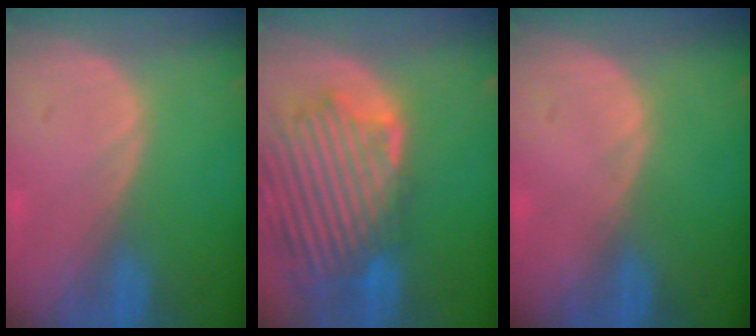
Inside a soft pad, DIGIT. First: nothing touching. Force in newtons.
{"total": 13.5, "press": 11.7, "slide": 6.8}
{"total": 0.0}